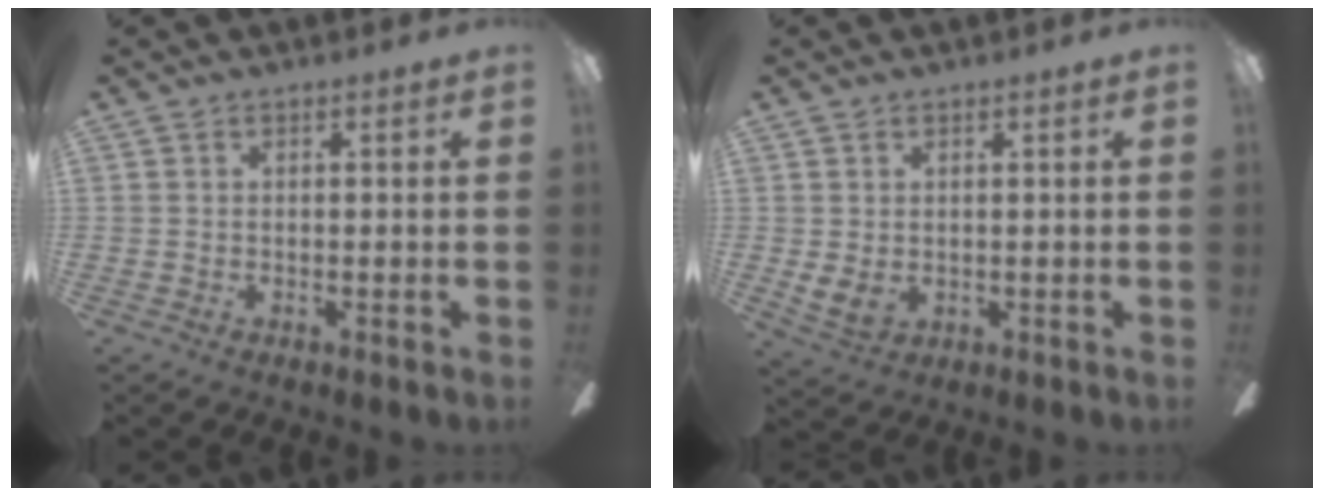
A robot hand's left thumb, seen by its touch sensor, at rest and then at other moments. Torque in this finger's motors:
{"motor_torque": [0.39, 1.06, 0.60, -0.42, 0.05]}